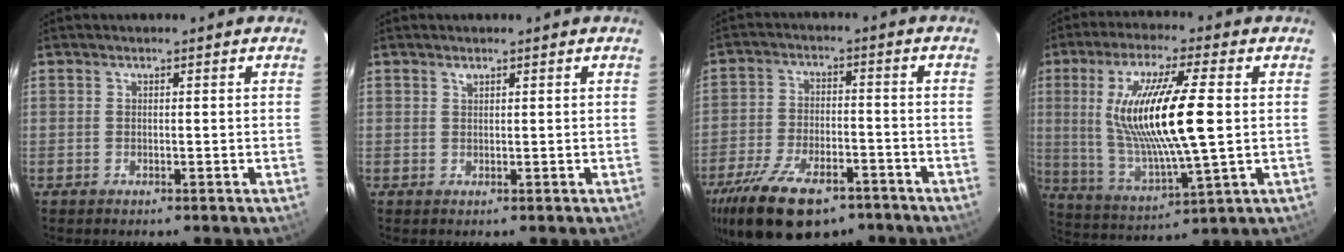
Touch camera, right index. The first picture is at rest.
{"total": 0.7, "force": [0.5, 0.3, 0.3], "torque": [-0.004, 0.002, 0.010]}
{"total": 19.0, "force": [-12.9, 8.6, 11.0], "torque": [-0.233, -0.026, -0.206]}
{"total": 18.4, "force": [2.2, 3.0, 18.0], "torque": [-0.344, -0.010, 0.054]}